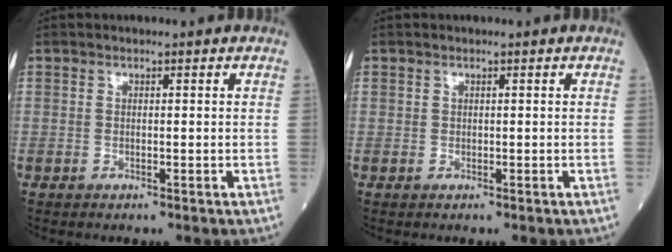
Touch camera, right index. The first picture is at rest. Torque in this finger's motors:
{"motor_torque": [0.00, 0.02, 0.04, 0.01]}